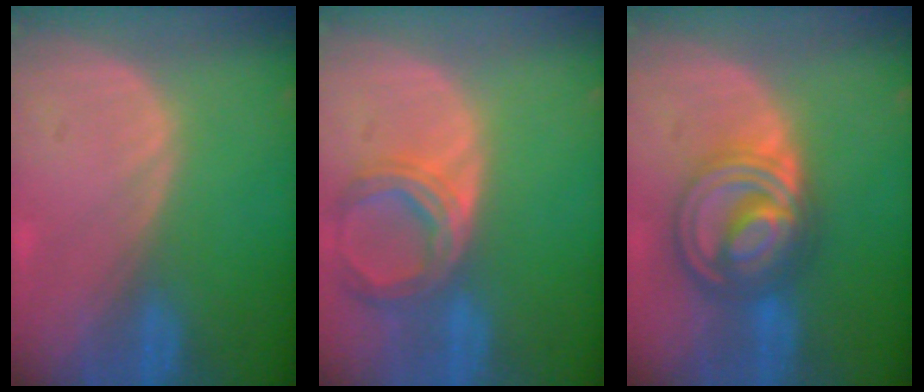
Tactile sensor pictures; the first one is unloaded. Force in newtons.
{"total": 6.9, "press": 6.4, "slide": 2.7}
{"total": 9.0, "press": 9.0, "slide": 0.6}